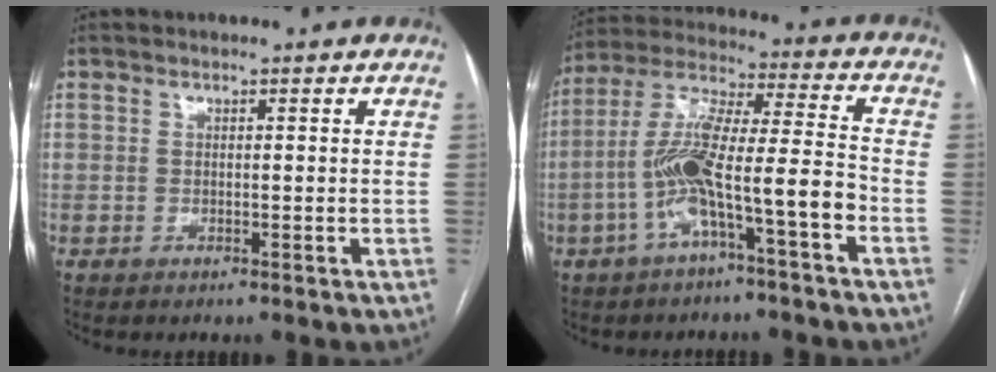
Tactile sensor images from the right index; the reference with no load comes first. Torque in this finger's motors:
{"motor_torque": [1.06, -0.49, 0.48, 0.21]}